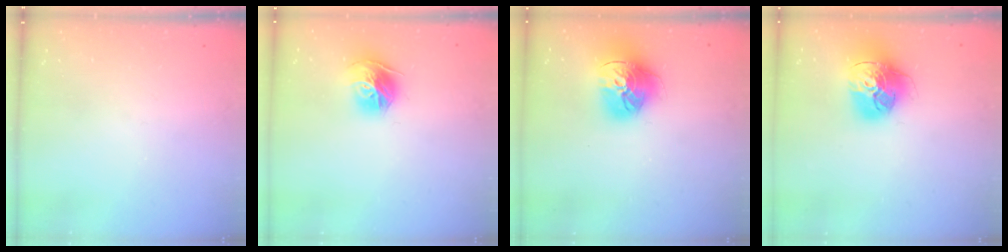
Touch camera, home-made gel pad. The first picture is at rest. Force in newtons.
{"total": 12.5, "press": 12.4, "slide": 1.3}
{"total": 17.9, "press": 17.9, "slide": 1.6}
{"total": 18.4, "press": 18.3, "slide": 1.8}